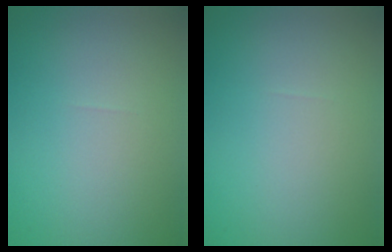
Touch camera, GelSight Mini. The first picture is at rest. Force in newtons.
{"total": 0.0}